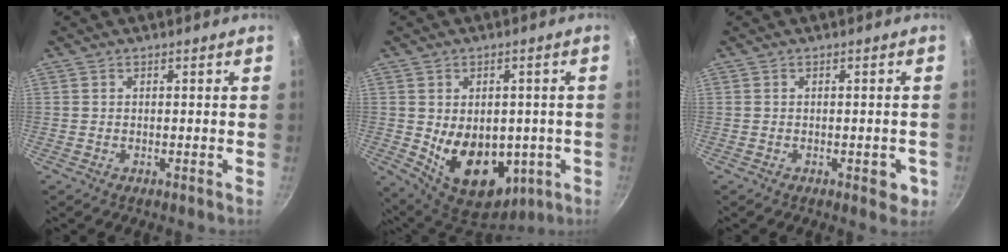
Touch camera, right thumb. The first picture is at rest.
{"total": 16.5, "force": [-2.3, 11.5, 11.6], "torque": [-0.146, -0.017, -0.006]}
{"total": 3.5, "force": [-1.1, 1.9, 2.7], "torque": [-0.014, 0.005, -0.014]}